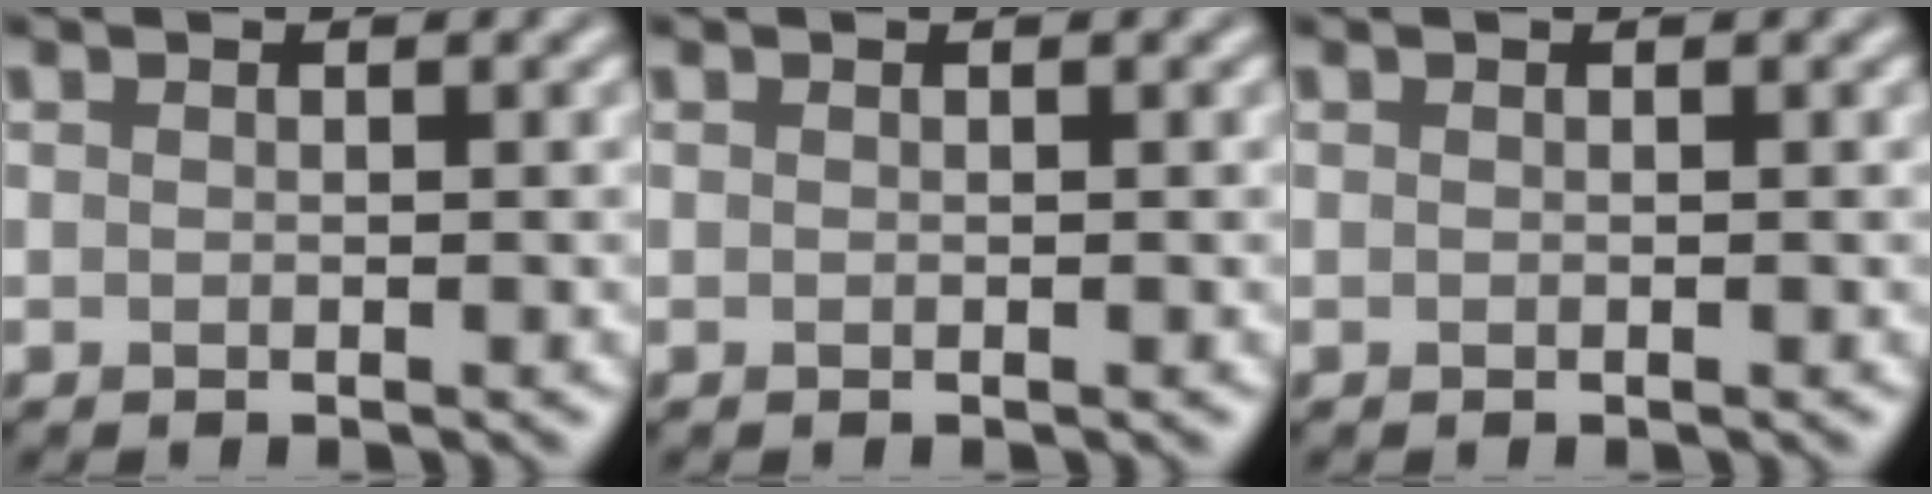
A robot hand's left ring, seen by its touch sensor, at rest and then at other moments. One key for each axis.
{"total": 0.0}
{"total": 0.0}